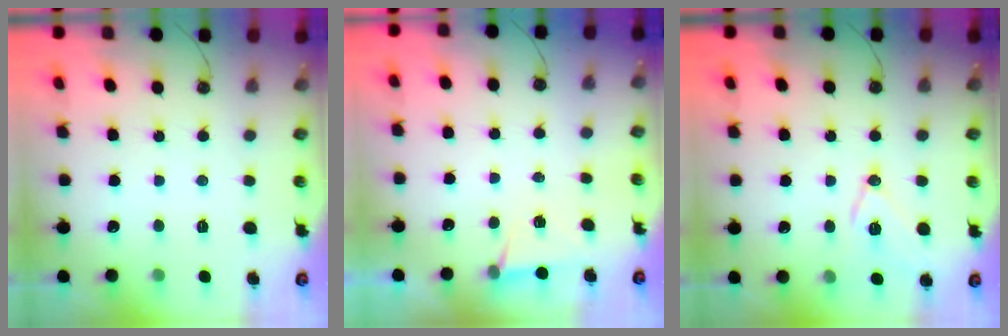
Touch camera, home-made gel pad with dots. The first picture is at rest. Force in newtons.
{"total": 4.7, "press": 1.7, "slide": 4.4}
{"total": 12.4, "press": 11.9, "slide": 3.5}